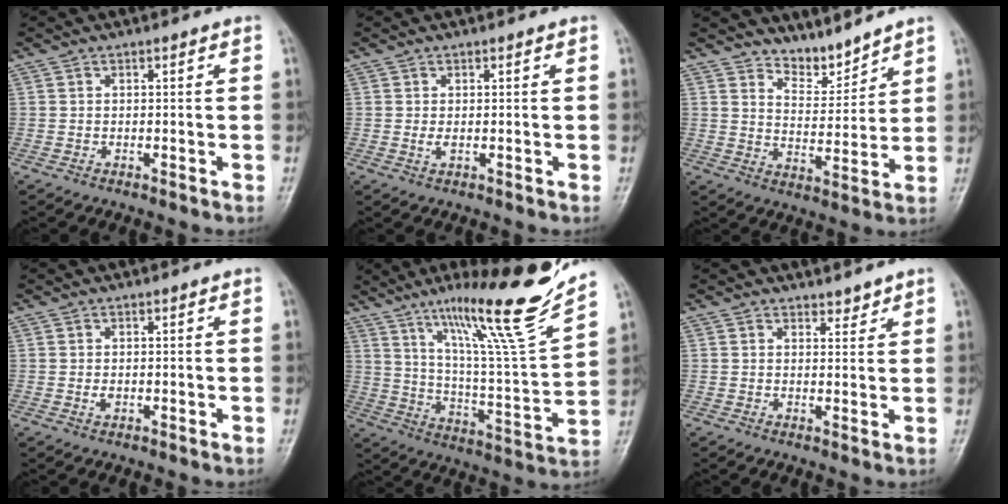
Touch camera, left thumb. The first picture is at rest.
{"total": 1.4, "force": [0.1, 0.5, 1.3], "torque": [-0.027, 0.002, 0.008]}
{"total": 5.8, "force": [5.5, 1.5, 0.7], "torque": [0.008, -0.059, 0.108]}
{"total": 1.2, "force": [0.0, 0.7, 1.0], "torque": [-0.014, -0.001, 0.004]}
{"total": 21.1, "force": [15.1, 1.0, 14.7], "torque": [-0.204, -0.083, 0.253]}
{"total": 2.1, "force": [1.9, 0.8, 0.4], "torque": [0.008, -0.015, 0.028]}